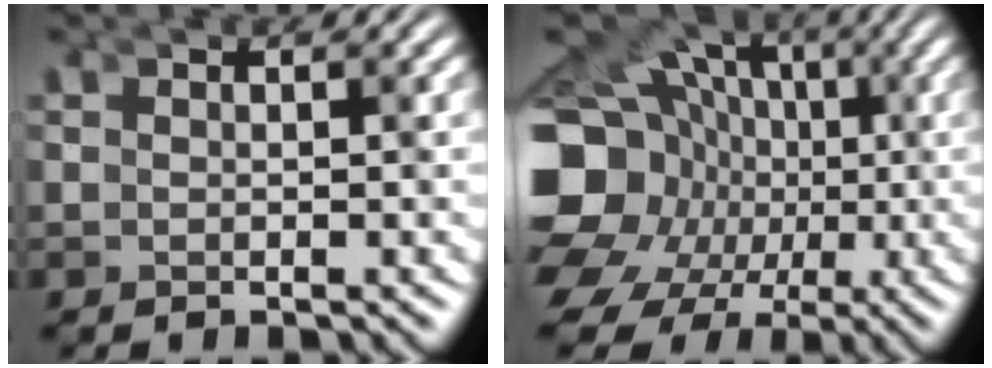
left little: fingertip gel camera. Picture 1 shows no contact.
{"total": 12.9, "force": [-2.2, 11.4, 5.7], "torque": [-0.144, -0.066, -0.031]}